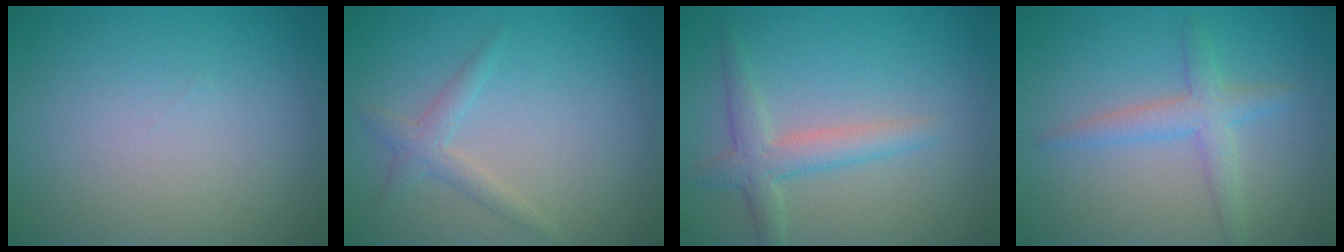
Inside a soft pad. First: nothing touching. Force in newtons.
{"total": 1.8, "press": 1.8, "slide": 0.1}
{"total": 2.9, "press": 2.9, "slide": 0.1}
{"total": 2.7, "press": 2.7, "slide": 0.1}